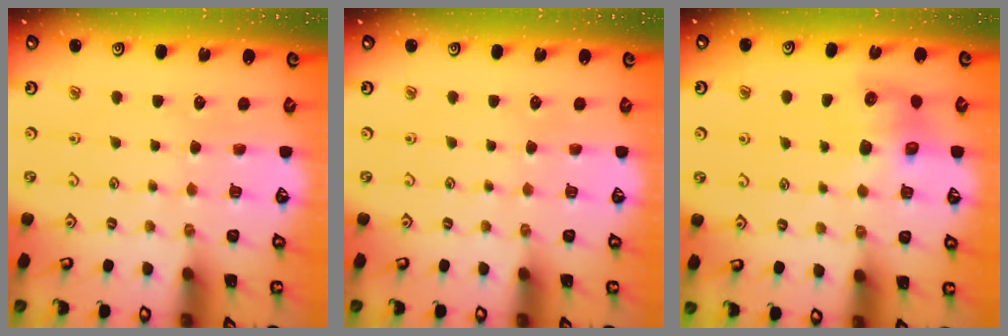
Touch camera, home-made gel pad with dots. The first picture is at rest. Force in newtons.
{"total": 0.0}
{"total": 7.4, "press": 7.3, "slide": 1.2}